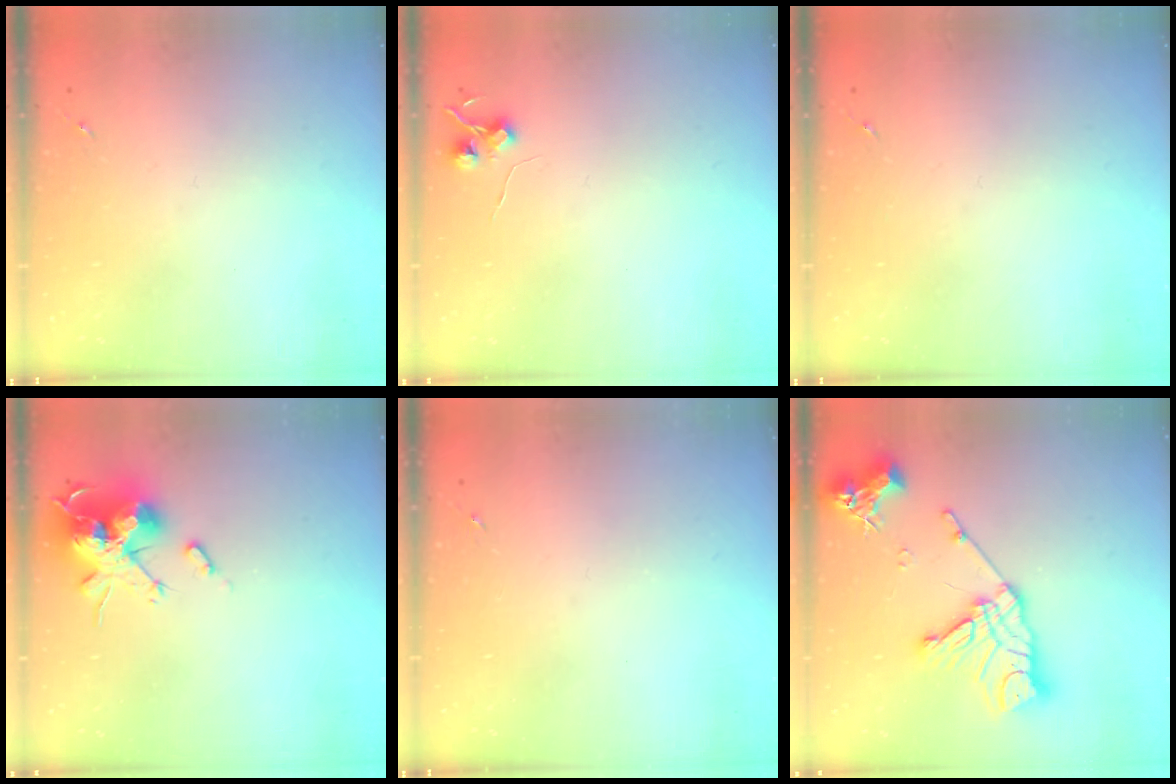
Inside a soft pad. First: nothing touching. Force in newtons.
{"total": 5.8, "press": 5.8, "slide": 0.7}
{"total": 0.0}
{"total": 18.9, "press": 18.9, "slide": 0.2}
{"total": 0.0}
{"total": 17.2, "press": 17.1, "slide": 1.8}